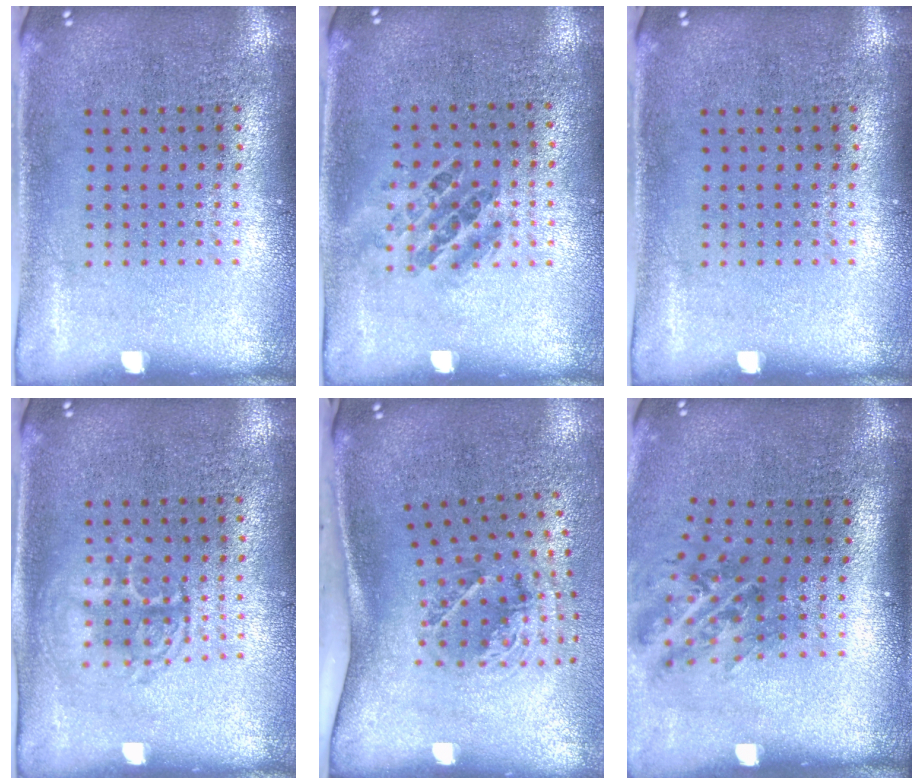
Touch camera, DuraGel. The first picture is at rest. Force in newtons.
{"total": 0.9, "press": 0.8, "slide": 0.5}
{"total": 0.0}
{"total": 1.3, "press": 1.3, "slide": 0.2}
{"total": 2.1, "press": 1.3, "slide": 1.6}
{"total": 1.3, "press": 1.1, "slide": 0.7}